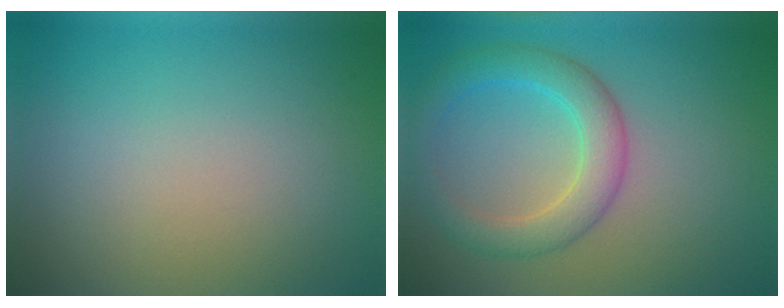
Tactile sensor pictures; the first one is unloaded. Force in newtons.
{"total": 4.5, "press": 4.4, "slide": 0.3}